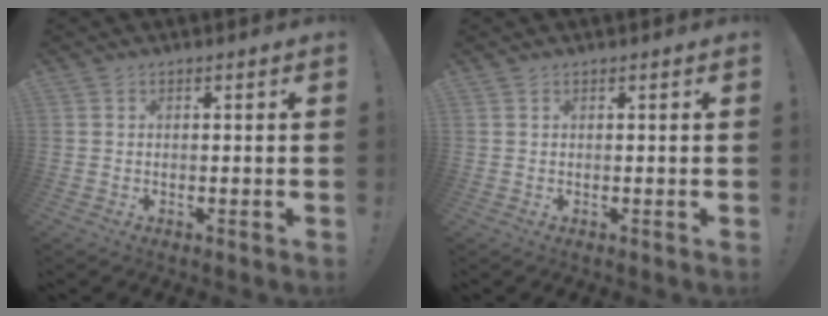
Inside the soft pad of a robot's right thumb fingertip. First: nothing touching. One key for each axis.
{"total": 0.0}